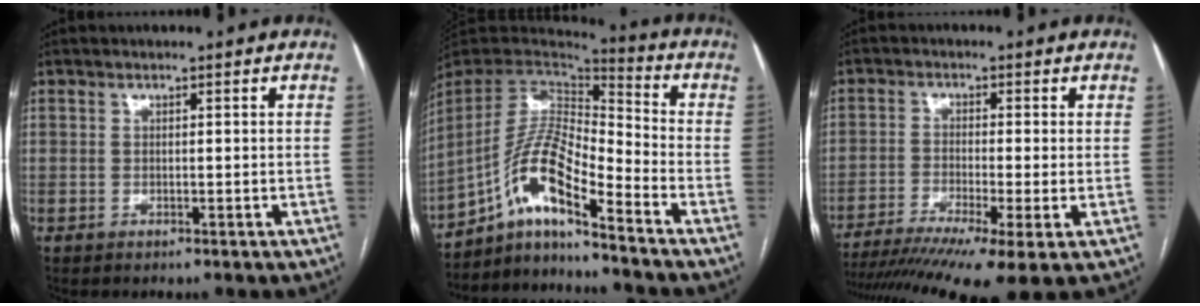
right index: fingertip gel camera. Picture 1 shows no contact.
{"total": 13.4, "force": [-8.1, 2.0, 10.4], "torque": [-0.208, 0.016, -0.144]}
{"total": 15.1, "force": [-10.5, 0.7, 10.9], "torque": [-0.182, -0.027, -0.168]}